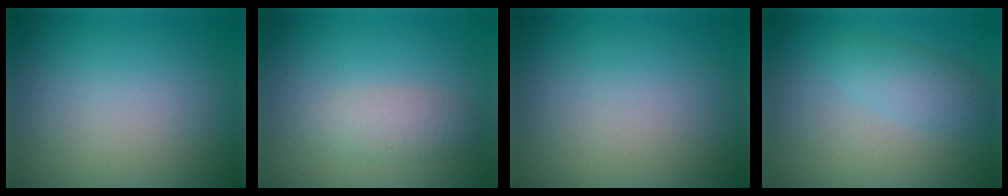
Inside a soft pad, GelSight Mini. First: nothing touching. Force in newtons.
{"total": 2.1, "press": 2.1, "slide": 0.1}
{"total": 0.0}
{"total": 2.4, "press": 2.4, "slide": 0.1}